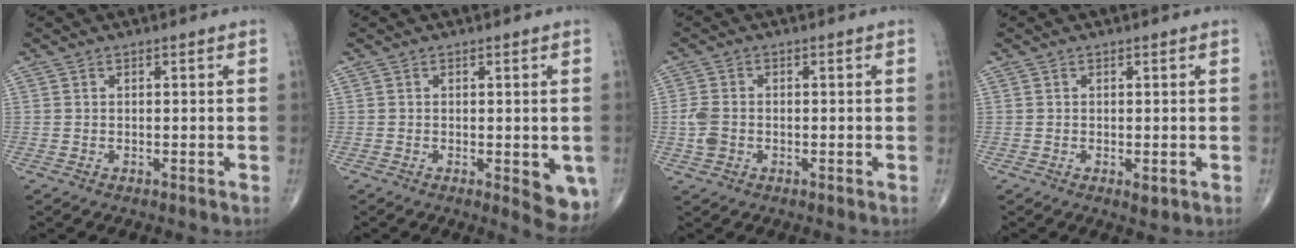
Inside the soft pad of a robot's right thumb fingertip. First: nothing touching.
{"total": 6.0, "force": [-1.5, 2.3, 5.4], "torque": [-0.048, -0.011, -0.017]}
{"total": 3.7, "force": [-0.8, 2.6, 2.5], "torque": [-0.060, 0.007, -0.016]}
{"total": 1.3, "force": [-0.3, 0.7, 1.1], "torque": [-0.013, -0.002, -0.002]}